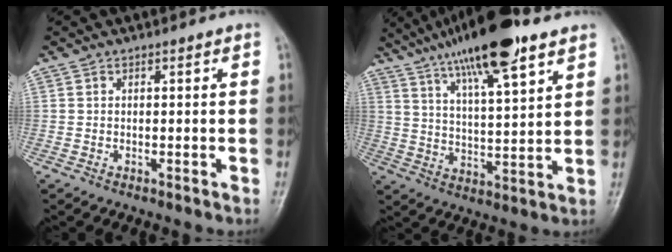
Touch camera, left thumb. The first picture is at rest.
{"total": 17.8, "force": [11.5, 3.6, 13.1], "torque": [-0.211, -0.034, 0.198]}